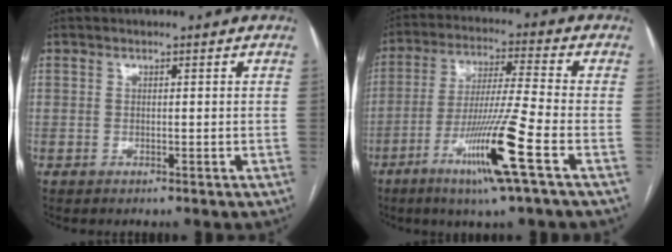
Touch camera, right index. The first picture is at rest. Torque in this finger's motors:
{"motor_torque": [1.94, -0.20, 1.00, 0.21]}